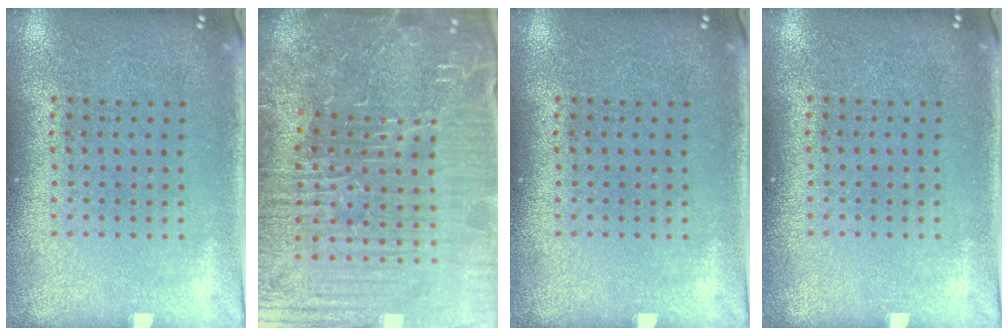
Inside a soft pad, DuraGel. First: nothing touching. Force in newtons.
{"total": 7.6, "press": 6.7, "slide": 3.5}
{"total": 0.0}
{"total": 0.0}